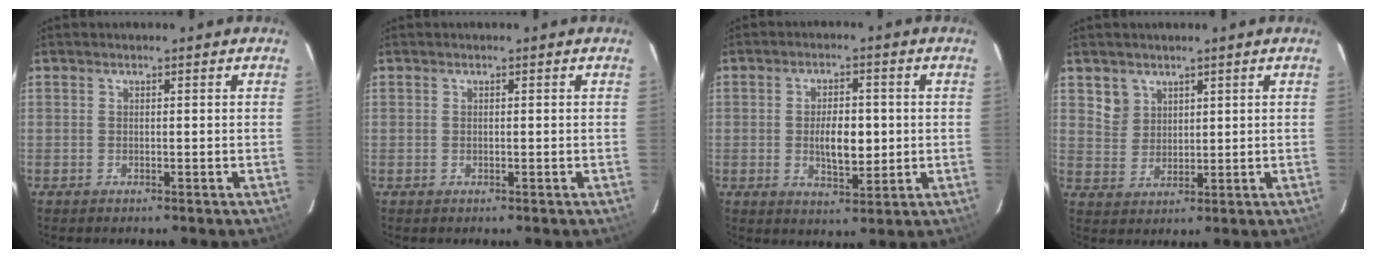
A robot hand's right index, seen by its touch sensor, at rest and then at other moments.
{"total": 0.0}
{"total": 7.3, "force": [-0.4, 3.4, 6.5], "torque": [-0.116, -0.002, 0.000]}
{"total": 4.5, "force": [2.8, 3.6, 0.5], "torque": [-0.001, 0.011, 0.060]}